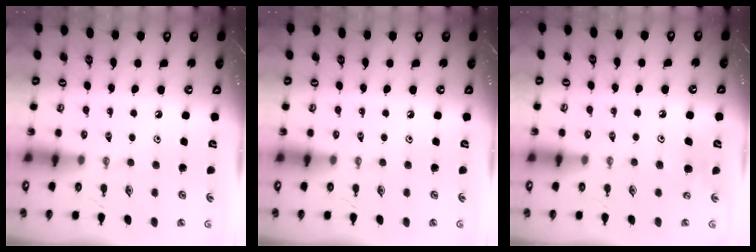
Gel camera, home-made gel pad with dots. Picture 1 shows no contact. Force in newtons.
{"total": 0.0}
{"total": 5.7, "press": 5.7, "slide": 0.6}